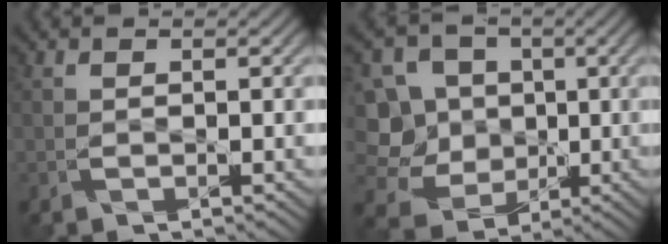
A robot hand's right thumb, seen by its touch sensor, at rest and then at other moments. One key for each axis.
{"total": 12.4, "fx": 0.5, "fy": 11.2, "fz": 5.4, "tx": -0.221, "ty": 0.039, "tz": -0.003}